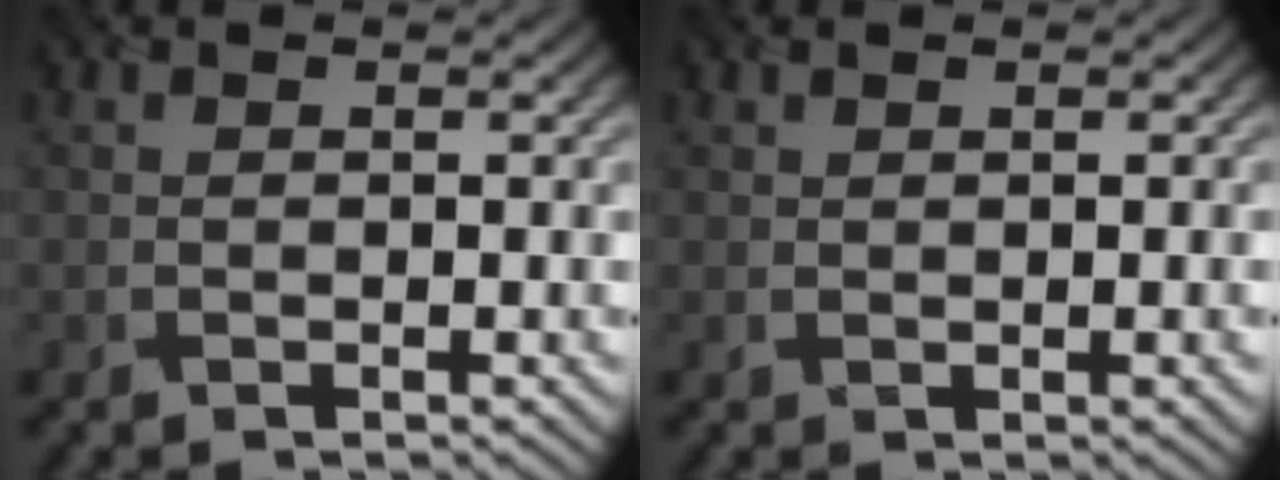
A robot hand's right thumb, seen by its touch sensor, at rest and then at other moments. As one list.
[{"total": 0.9, "force": [0.2, 0.5, 0.8], "torque": [-0.009, -0.002, 0.006]}]